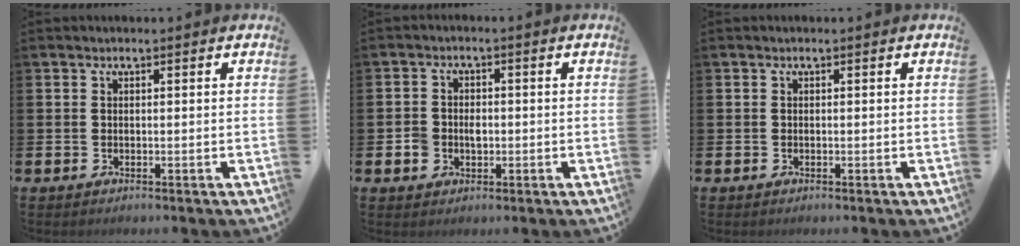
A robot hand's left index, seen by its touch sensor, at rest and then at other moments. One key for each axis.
{"total": 2.7, "fx": -0.6, "fy": 2.4, "fz": 1.0, "tx": -0.014, "ty": 0.004, "tz": -0.017}
{"total": 0.0}